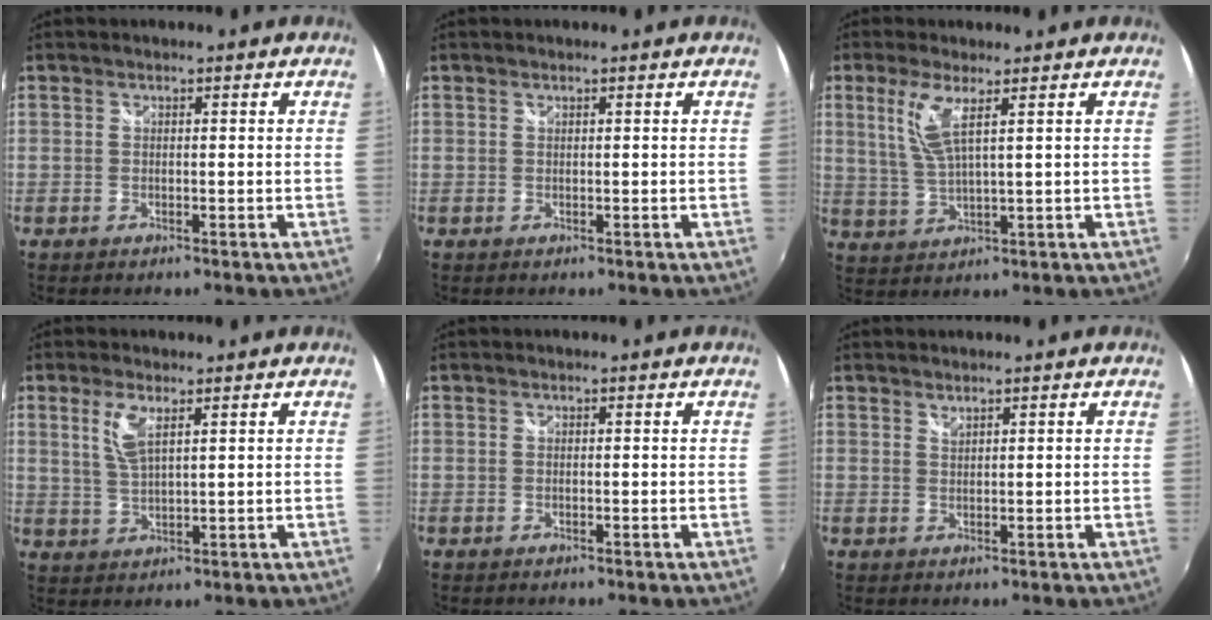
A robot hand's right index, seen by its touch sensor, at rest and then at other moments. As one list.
[{"total": 0.0}, {"total": 6.2, "force": [2.9, 0.9, 5.4], "torque": [-0.118, -0.001, 0.063]}, {"total": 4.9, "force": [2.6, 1.4, 3.9], "torque": [-0.079, 0.003, 0.053]}, {"total": 0.0}, {"total": 1.0, "force": [0.9, 0.1, 0.3], "torque": [-0.004, 0.001, 0.016]}]